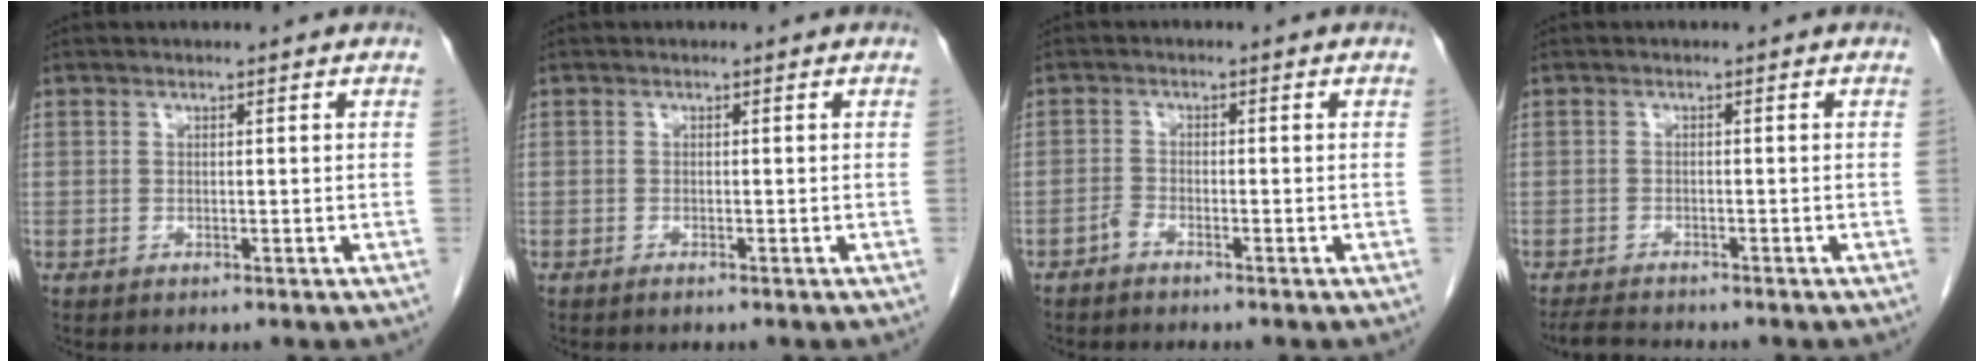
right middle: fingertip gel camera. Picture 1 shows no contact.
{"total": 0.6, "force": [-0.4, 0.0, 0.3], "torque": [-0.010, -0.001, -0.007]}
{"total": 1.3, "force": [-1.2, 0.2, 0.5], "torque": [-0.013, 0.001, -0.024]}
{"total": 3.3, "force": [-3.1, 0.1, 0.9], "torque": [-0.020, -0.016, -0.054]}